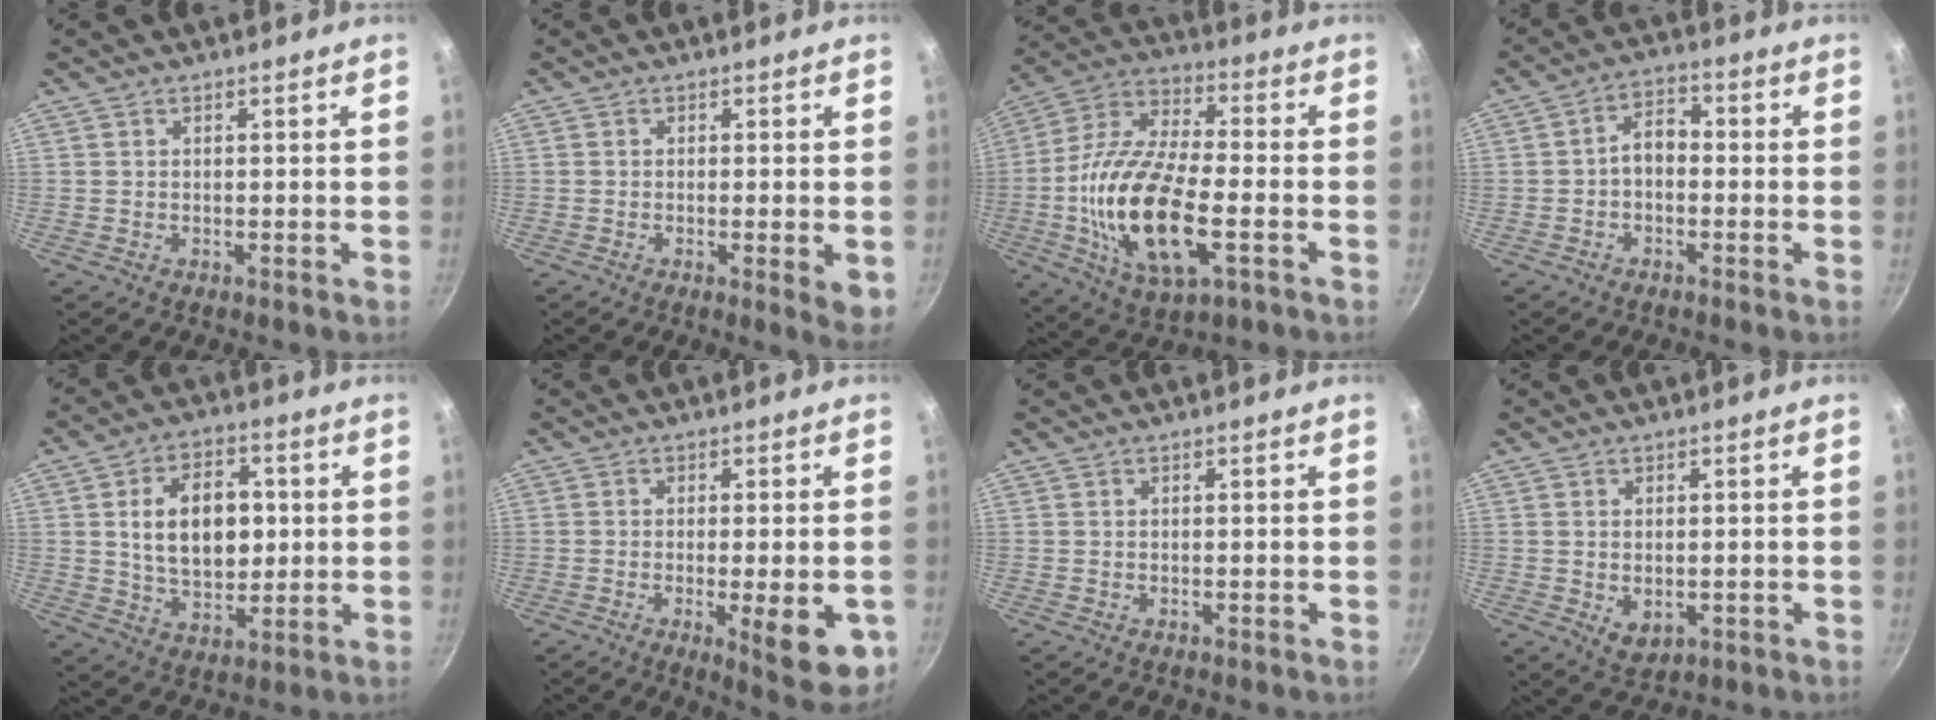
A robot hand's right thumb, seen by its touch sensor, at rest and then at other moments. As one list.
[{"total": 4.6, "force": [-0.9, 0.9, 4.4], "torque": [-0.058, -0.011, -0.013]}, {"total": 21.5, "force": [-4.7, 9.4, 18.8], "torque": [-0.361, 0.017, -0.098]}, {"total": 5.7, "force": [-1.2, 3.8, 4.0], "torque": [-0.050, 0.030, -0.031]}, {"total": 14.1, "force": [1.8, 9.2, 10.5], "torque": [-0.138, -0.001, 0.032]}, {"total": 10.8, "force": [-2.9, 2.9, 10.0], "torque": [-0.120, -0.004, -0.032]}, {"total": 0.0}, {"total": 3.9, "force": [-0.3, 2.7, 2.8], "torque": [-0.042, -0.010, 0.002]}]